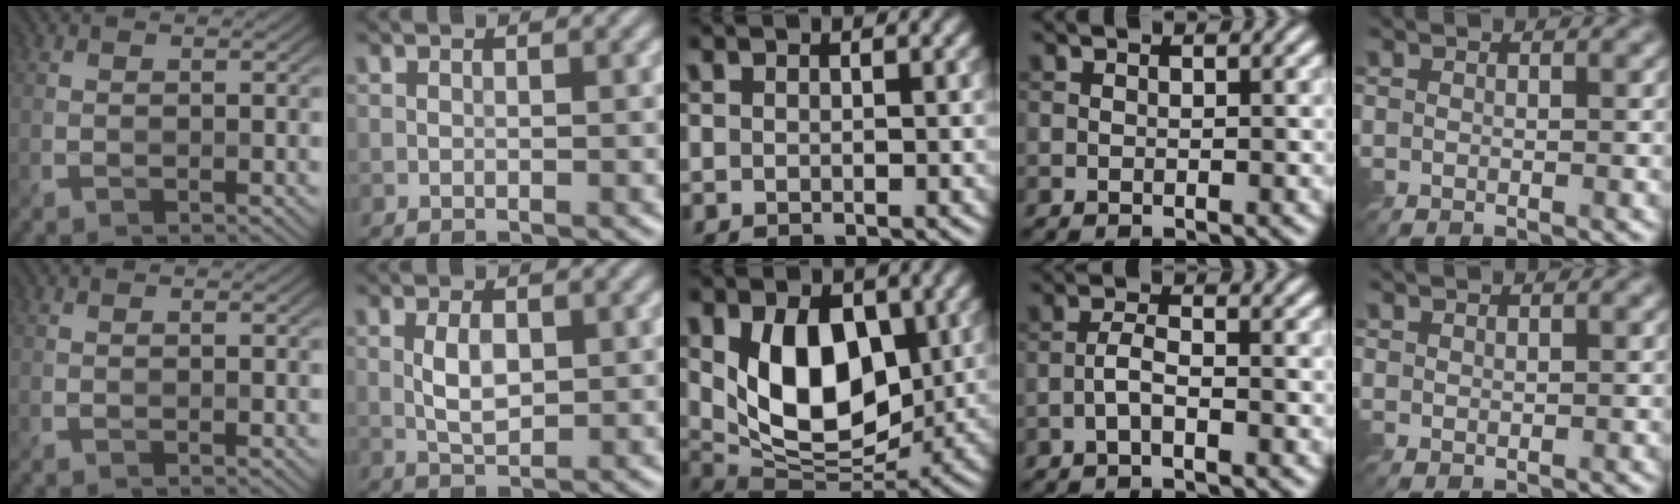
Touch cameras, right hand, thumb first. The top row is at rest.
{"index": {"total": 2.8, "force": [0.2, 1.4, 2.4], "torque": [-0.050, 0.000, 0.006]}, "middle": {"total": 9.2, "force": [1.4, 5.8, 7.0], "torque": [-0.121, -0.019, 0.030]}, "ring": {"total": 1.8, "force": [-0.8, 0.5, 1.5], "torque": [-0.033, 0.005, -0.021]}, "little": {"total": 0.7, "force": [0.6, 0.1, 0.3], "torque": [-0.012, -0.002, 0.015]}}